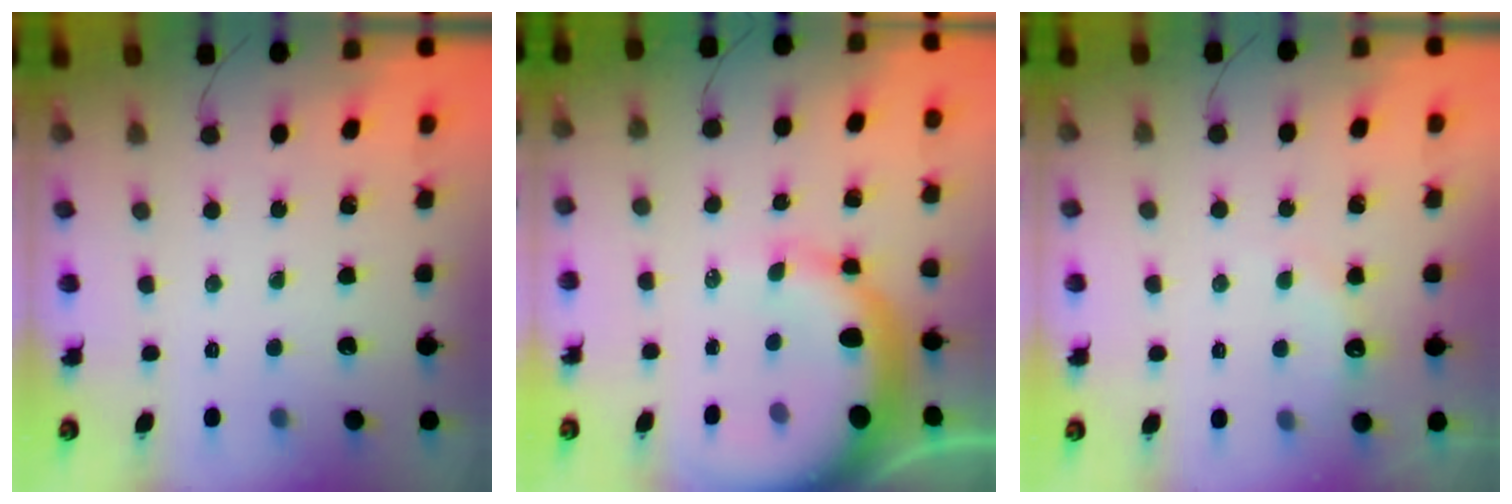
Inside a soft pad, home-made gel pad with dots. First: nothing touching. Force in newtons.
{"total": 13.4, "press": 13.2, "slide": 2.8}
{"total": 5.5, "press": 5.4, "slide": 1.0}